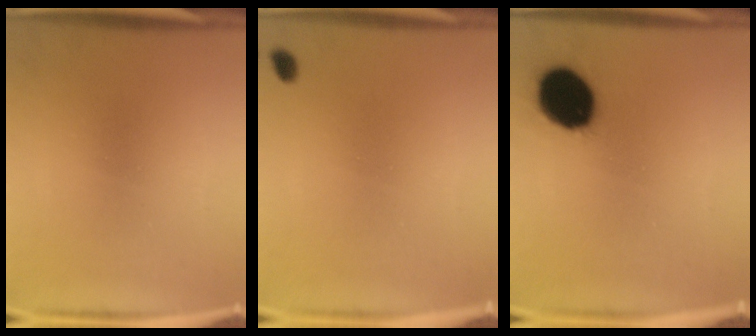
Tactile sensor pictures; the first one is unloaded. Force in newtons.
{"total": 1.2}
{"total": 15.5}